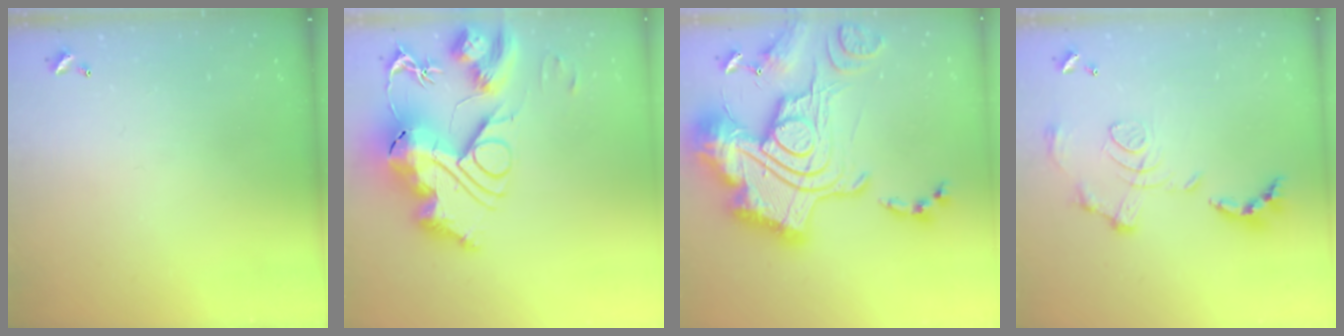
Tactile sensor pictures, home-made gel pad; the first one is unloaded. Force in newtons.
{"total": 0.7, "press": 0.7, "slide": 0.0}
{"total": 4.8, "press": 4.1, "slide": 2.6}
{"total": 1.5, "press": 0.8, "slide": 1.3}